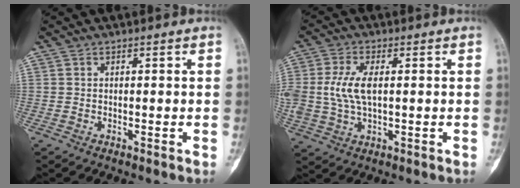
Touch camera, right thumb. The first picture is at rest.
{"total": 8.1, "force": [0.7, 4.3, 6.9], "torque": [-0.156, 0.003, 0.018]}